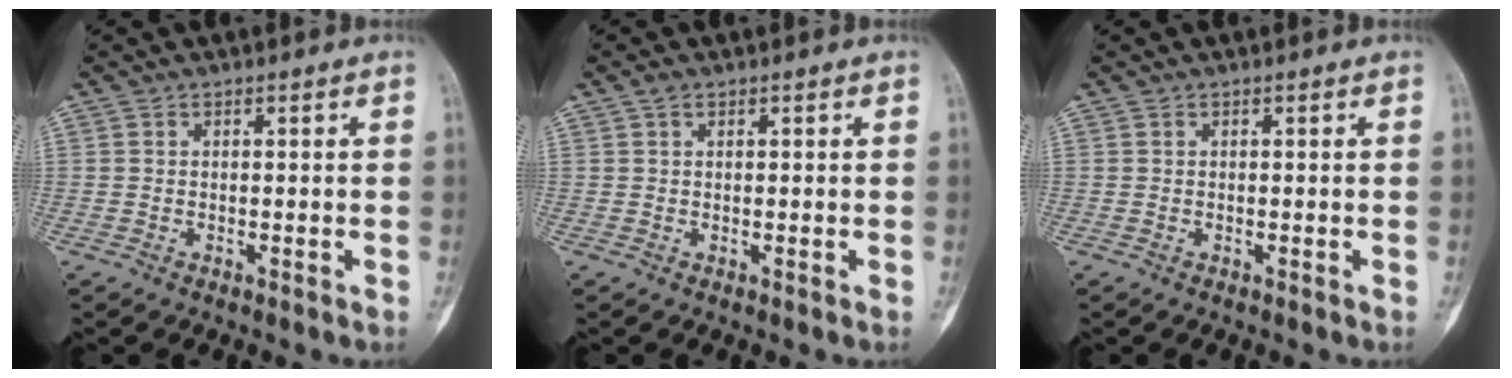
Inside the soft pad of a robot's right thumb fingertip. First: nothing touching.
{"total": 1.1, "force": [0.7, 0.6, 0.7], "torque": [-0.013, 0.005, 0.010]}
{"total": 0.0}